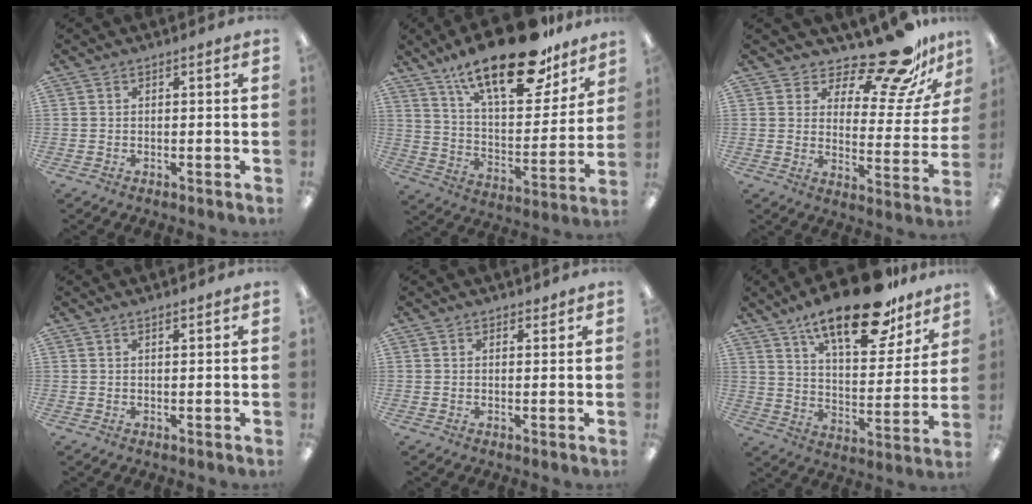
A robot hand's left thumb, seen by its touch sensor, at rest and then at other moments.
{"total": 23.8, "force": [16.9, 8.4, 14.4], "torque": [-0.221, -0.105, 0.285]}
{"total": 17.9, "force": [15.1, 5.3, 8.2], "torque": [-0.126, -0.118, 0.256]}
{"total": 1.1, "force": [0.9, 0.2, 0.5], "torque": [-0.012, -0.001, 0.017]}
{"total": 1.3, "force": [1.1, 0.6, 0.1], "torque": [0.007, -0.003, 0.020]}
{"total": 21.2, "force": [15.1, 7.8, 12.6], "torque": [-0.193, -0.090, 0.251]}